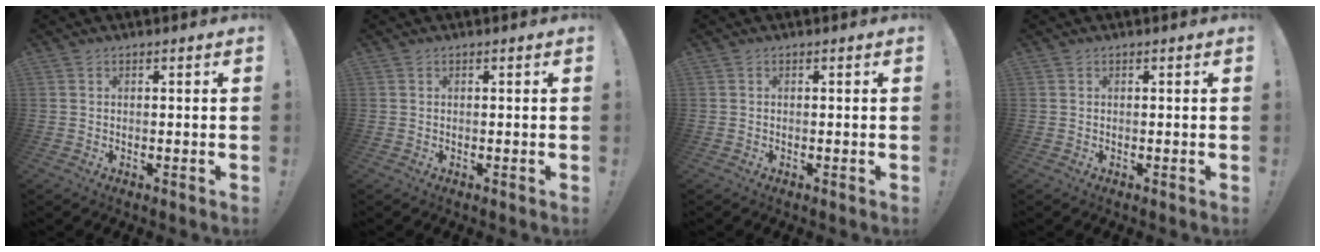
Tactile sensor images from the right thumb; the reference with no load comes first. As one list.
[{"total": 0.0}, {"total": 0.0}, {"total": 0.0}]